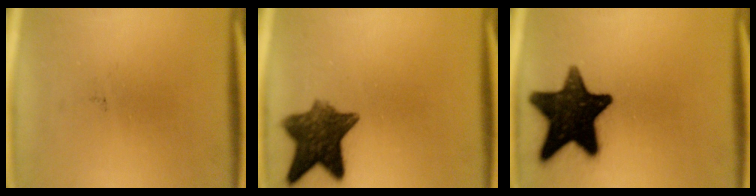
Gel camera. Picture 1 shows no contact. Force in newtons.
{"total": 9.7}
{"total": 16.8}